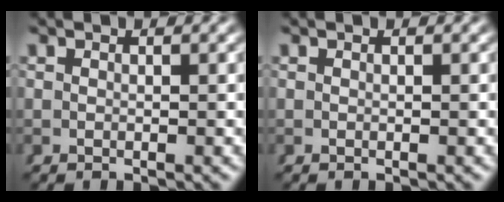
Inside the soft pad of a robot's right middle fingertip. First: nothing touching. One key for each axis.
{"total": 0.0}